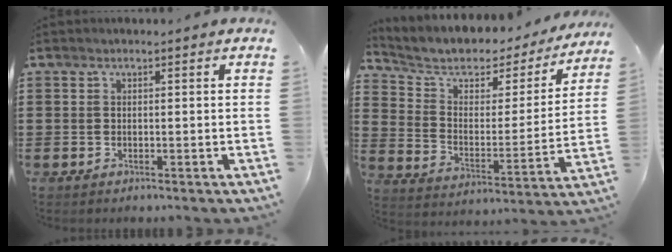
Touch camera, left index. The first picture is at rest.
{"total": 5.9, "force": [4.6, 2.9, 2.3], "torque": [-0.078, -0.031, 0.073]}